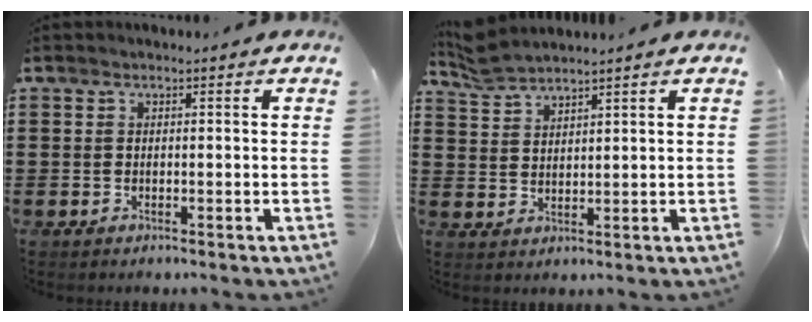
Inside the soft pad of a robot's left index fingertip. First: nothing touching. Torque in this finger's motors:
{"motor_torque": [0.61, -0.38, 0.06, 0.05]}